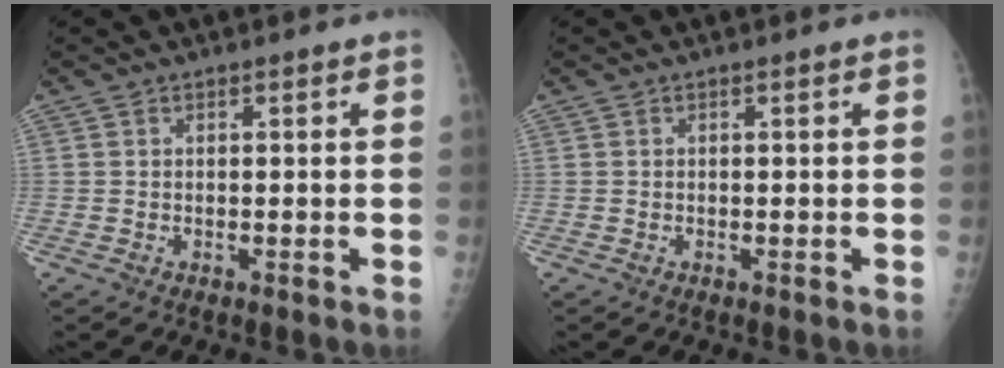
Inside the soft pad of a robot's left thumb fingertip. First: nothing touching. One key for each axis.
{"total": 0.0}